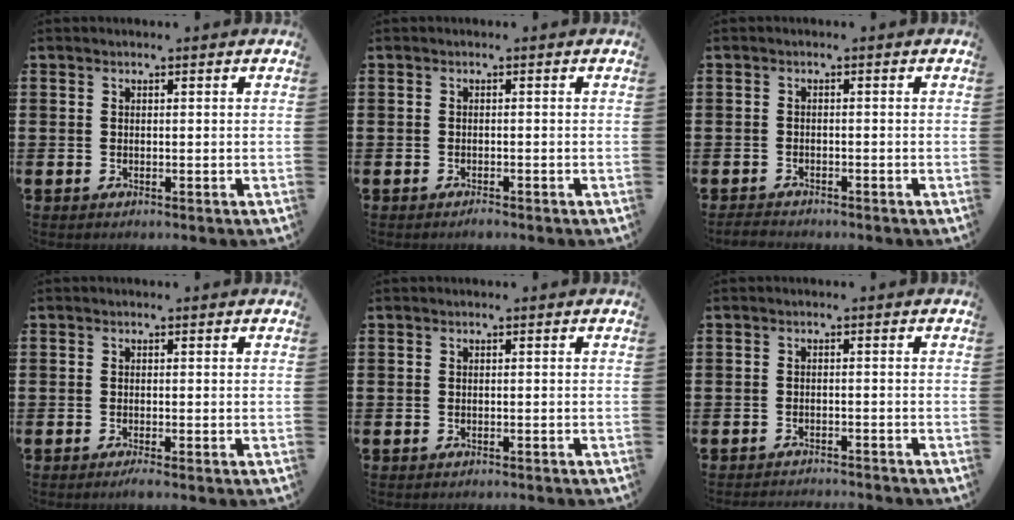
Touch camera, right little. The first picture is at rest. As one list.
[{"total": 0.6, "force": [-0.5, 0.1, 0.2], "torque": [-0.005, -0.004, -0.011]}, {"total": 1.0, "force": [-0.9, 0.2, 0.2], "torque": [-0.006, 0.001, -0.020]}, {"total": 0.8, "force": [-0.5, 0.0, 0.6], "torque": [-0.010, -0.003, -0.010]}, {"total": 0.0}, {"total": 1.3, "force": [-1.3, -0.1, -0.1], "torque": [-0.001, 0.005, -0.028]}]